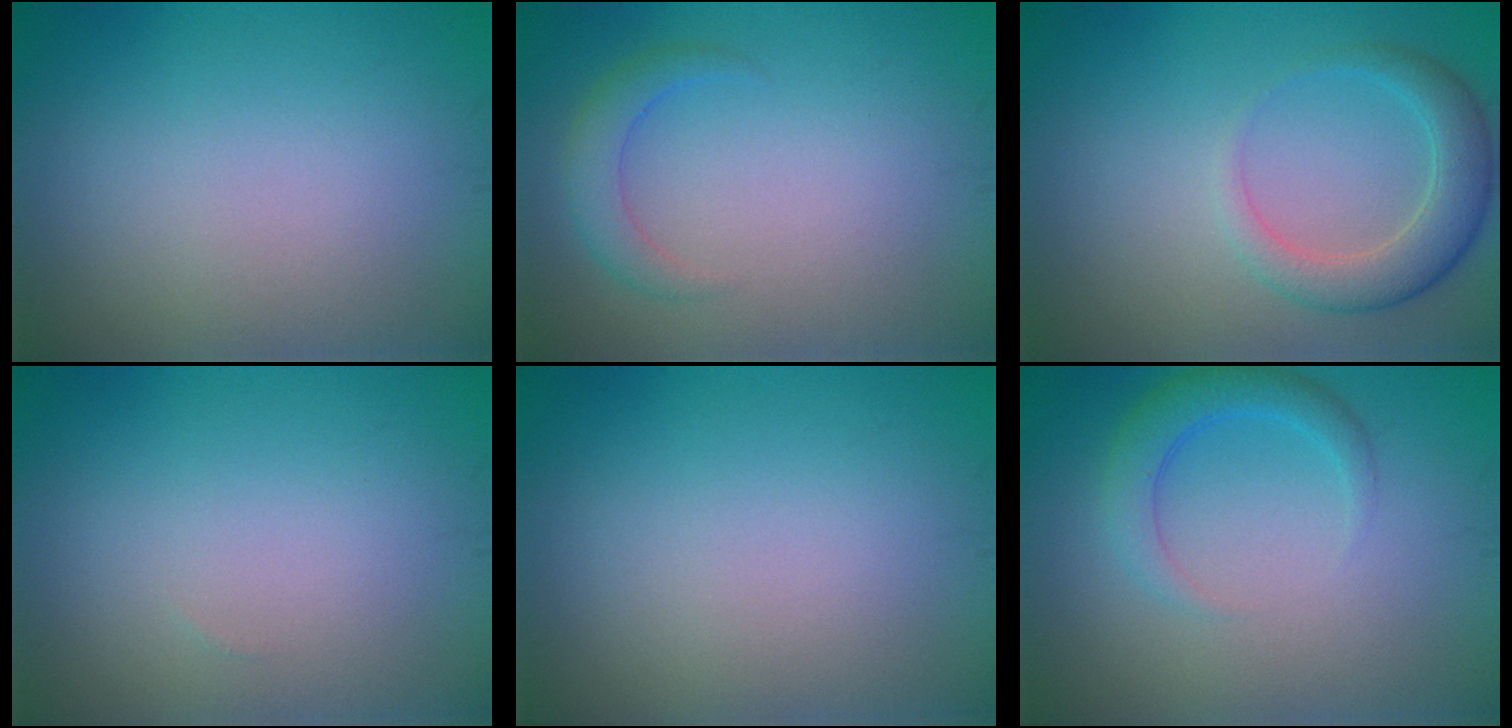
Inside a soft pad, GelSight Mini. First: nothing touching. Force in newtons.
{"total": 2.2, "press": 2.2, "slide": 0.1}
{"total": 3.7, "press": 3.7, "slide": 0.3}
{"total": 0.0}
{"total": 0.0}
{"total": 2.8, "press": 2.8, "slide": 0.2}